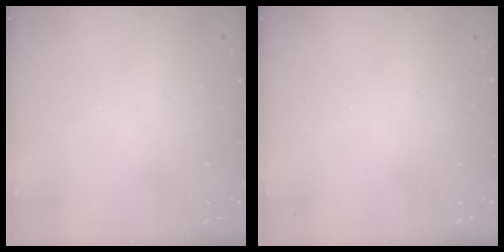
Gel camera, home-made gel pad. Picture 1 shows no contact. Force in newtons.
{"total": 0.0}